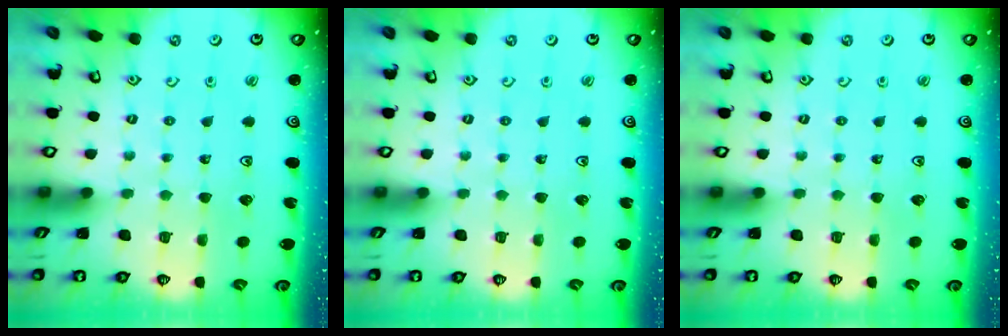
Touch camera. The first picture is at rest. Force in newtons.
{"total": 0.0}
{"total": 0.0}